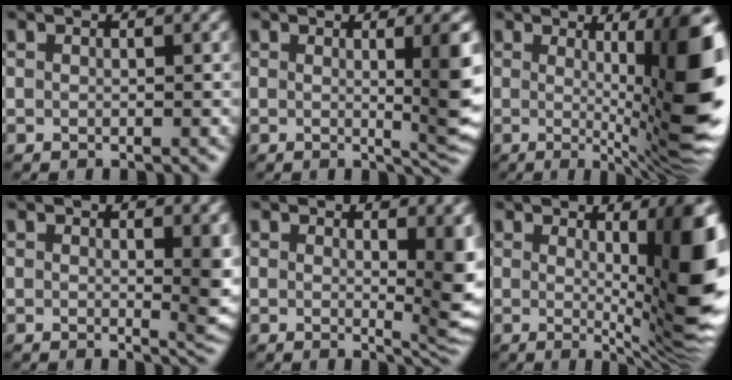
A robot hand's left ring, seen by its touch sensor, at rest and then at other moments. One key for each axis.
{"total": 5.8, "fx": 0.4, "fy": 1.3, "fz": 5.7, "tx": -0.064, "ty": -0.004, "tz": 0.005}
{"total": 12.7, "fx": 0.5, "fy": 2.6, "fz": 12.4, "tx": -0.139, "ty": -0.011, "tz": 0.011}
{"total": 3.1, "fx": 0.6, "fy": 0.7, "fz": 3.0, "tx": -0.032, "ty": -0.008, "tz": 0.010}
{"total": 6.5, "fx": 0.9, "fy": 2.2, "fz": 6.1, "tx": -0.063, "ty": -0.012, "tz": 0.017}
{"total": 11.0, "fx": 0.9, "fy": 2.6, "fz": 10.7, "tx": -0.123, "ty": -0.014, "tz": 0.016}